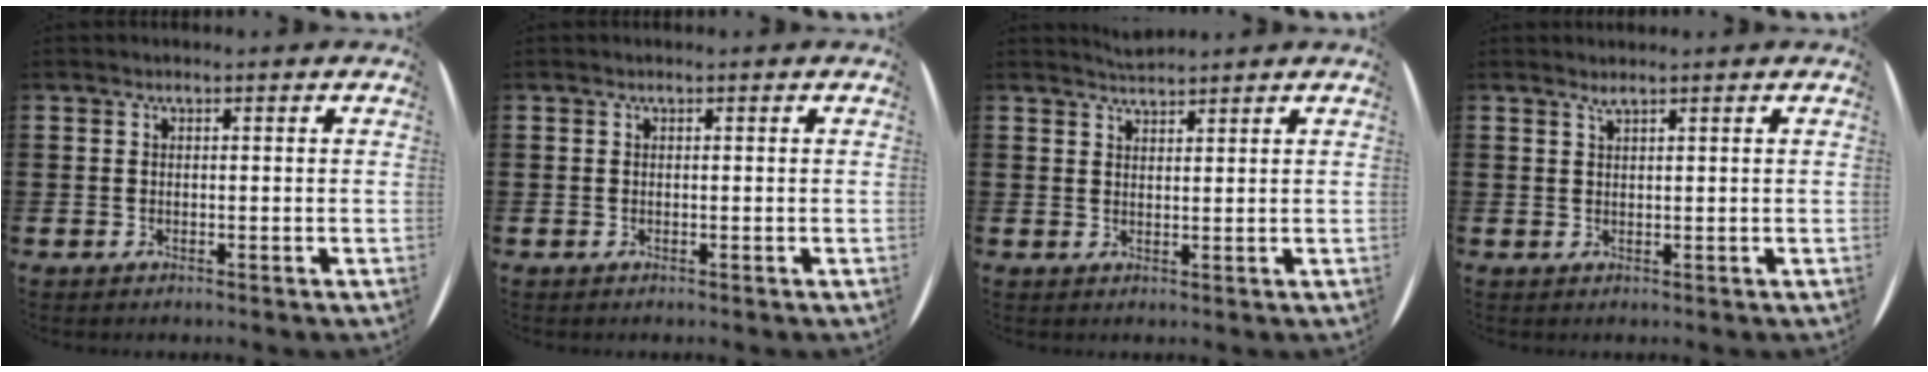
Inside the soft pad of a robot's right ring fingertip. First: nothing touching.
{"total": 0.0}
{"total": 1.7, "force": [1.6, -0.3, -0.3], "torque": [0.004, 0.000, 0.032]}
{"total": 1.0, "force": [0.9, -0.1, 0.3], "torque": [-0.005, -0.002, 0.017]}